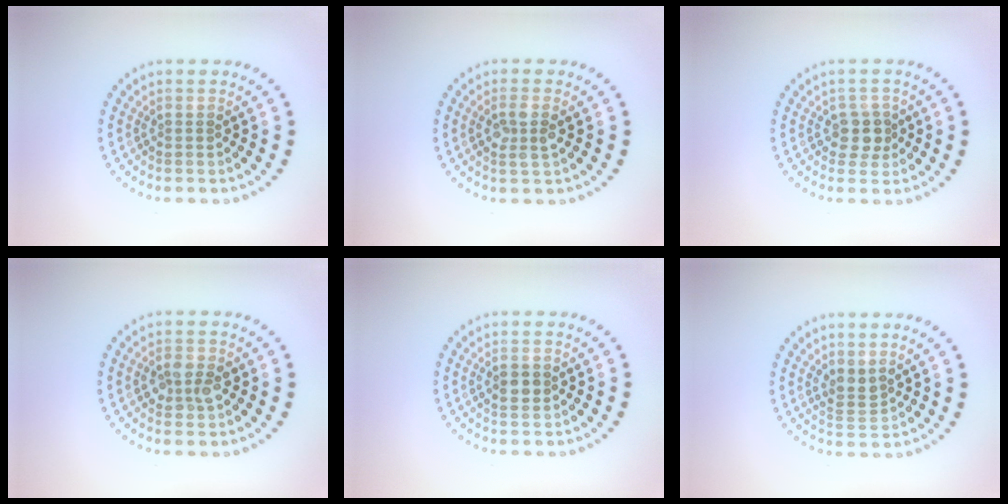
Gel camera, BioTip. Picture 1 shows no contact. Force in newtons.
{"total": 2.2, "press": 2.1, "slide": 0.7}
{"total": 2.2, "press": 2.0, "slide": 1.0}
{"total": 2.5, "press": 2.5, "slide": 0.5}
{"total": 1.7, "press": 1.7, "slide": 0.1}
{"total": 1.8, "press": 1.6, "slide": 1.0}